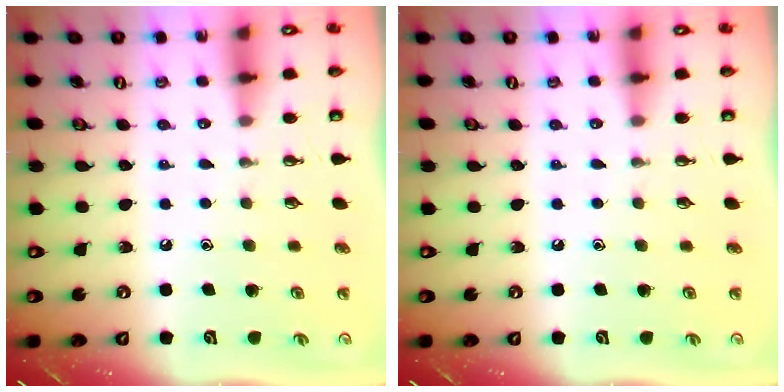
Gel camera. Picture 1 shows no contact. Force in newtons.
{"total": 0.0}